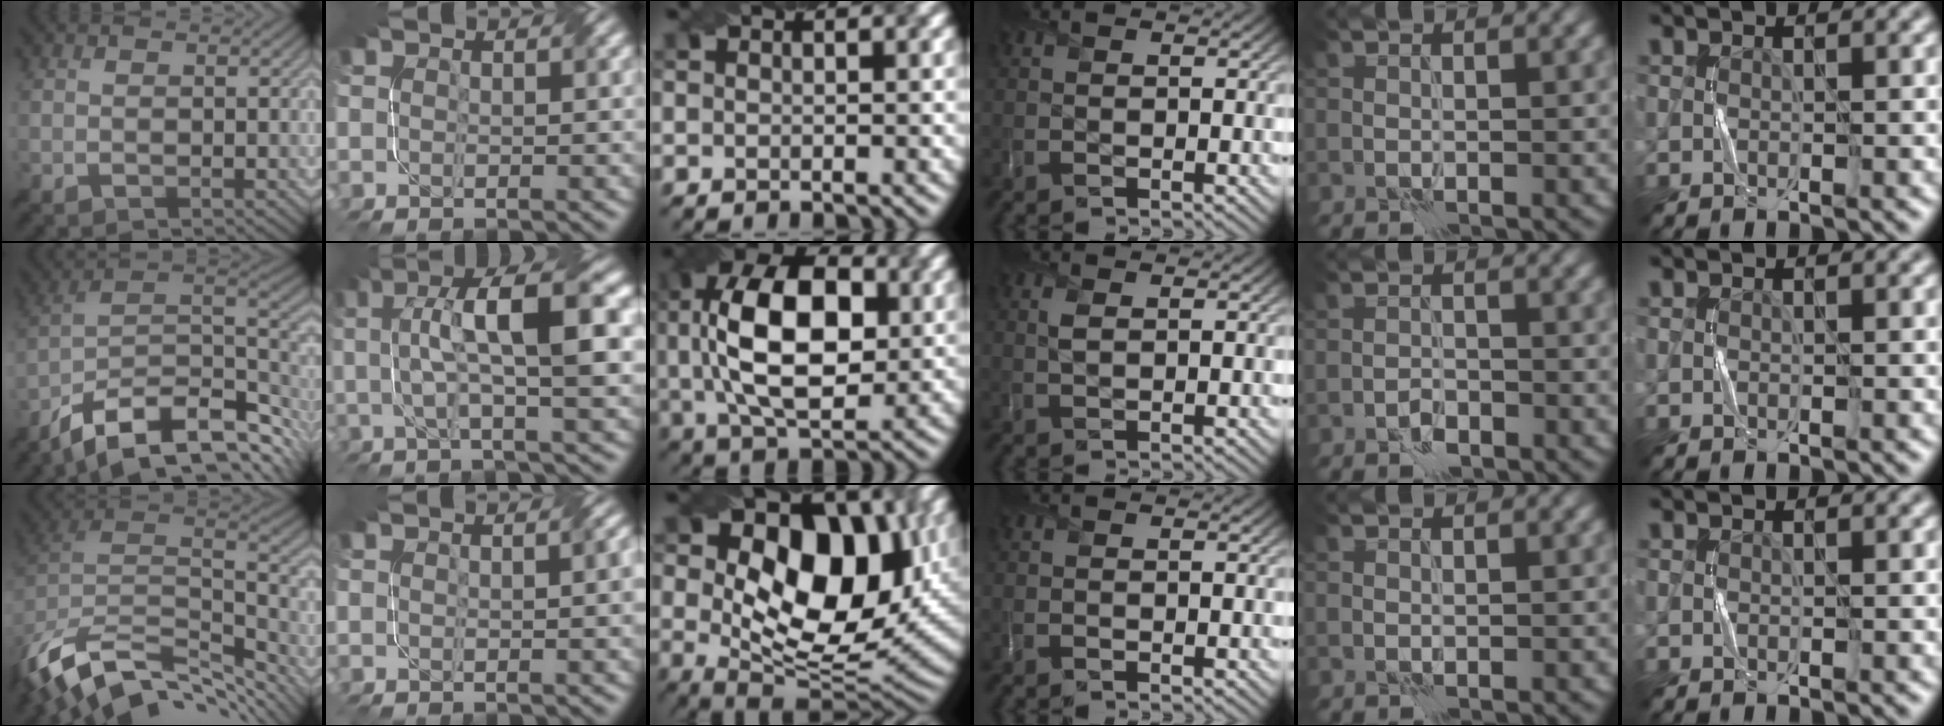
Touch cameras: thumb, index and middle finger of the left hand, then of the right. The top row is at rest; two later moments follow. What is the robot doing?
{"motion": "twist", "object": "screw"}